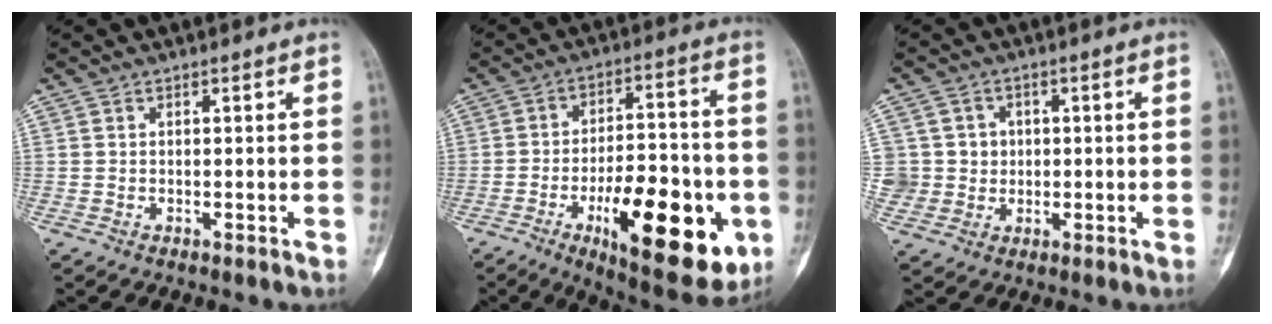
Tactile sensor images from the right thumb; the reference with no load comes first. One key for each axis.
{"total": 23.1, "fx": -7.7, "fy": 9.0, "fz": 19.8, "tx": -0.251, "ty": 0.015, "tz": -0.102}
{"total": 5.7, "fx": 0.4, "fy": 5.7, "fz": 0.2, "tx": 0.035, "ty": 0.010, "tz": 0.007}